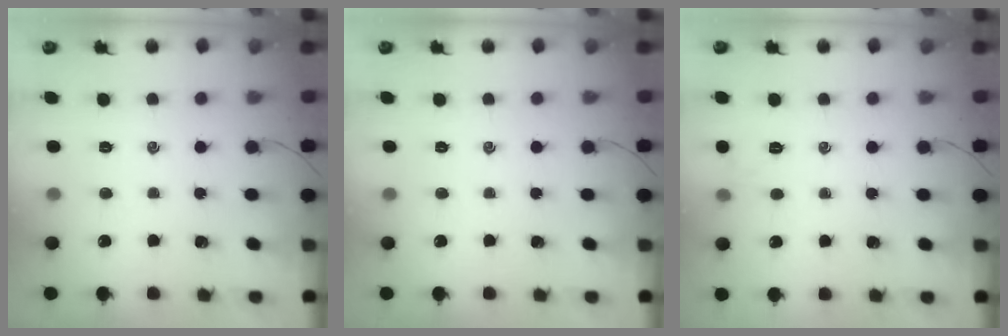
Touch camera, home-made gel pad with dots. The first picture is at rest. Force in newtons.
{"total": 0.0}
{"total": 5.0, "press": 4.8, "slide": 1.4}